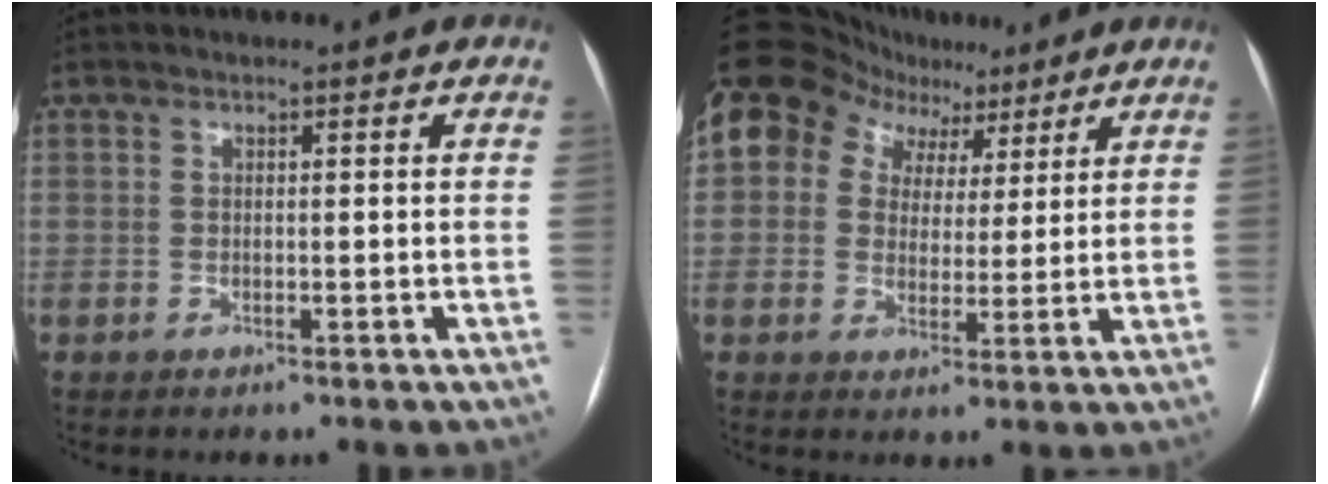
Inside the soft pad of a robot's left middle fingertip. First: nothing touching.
{"total": 12.1, "force": [6.4, 9.1, 4.8], "torque": [-0.077, 0.061, 0.106]}